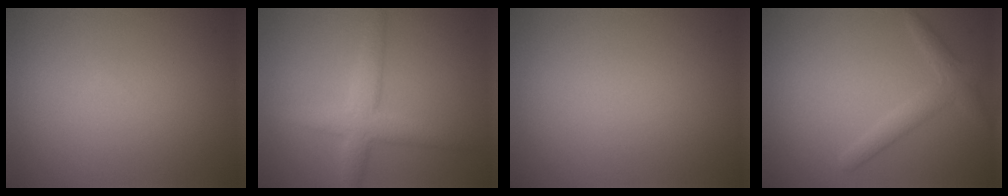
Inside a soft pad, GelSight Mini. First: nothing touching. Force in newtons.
{"total": 4.1, "press": 4.1, "slide": 0.1}
{"total": 0.0}
{"total": 2.4, "press": 2.4, "slide": 0.2}